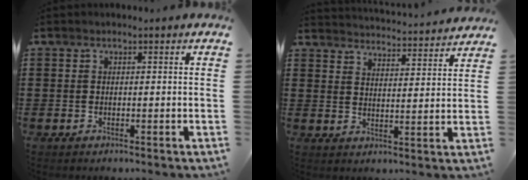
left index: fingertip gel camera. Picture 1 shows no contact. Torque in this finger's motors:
{"motor_torque": [-0.01, -0.02, 0.03, -0.01]}